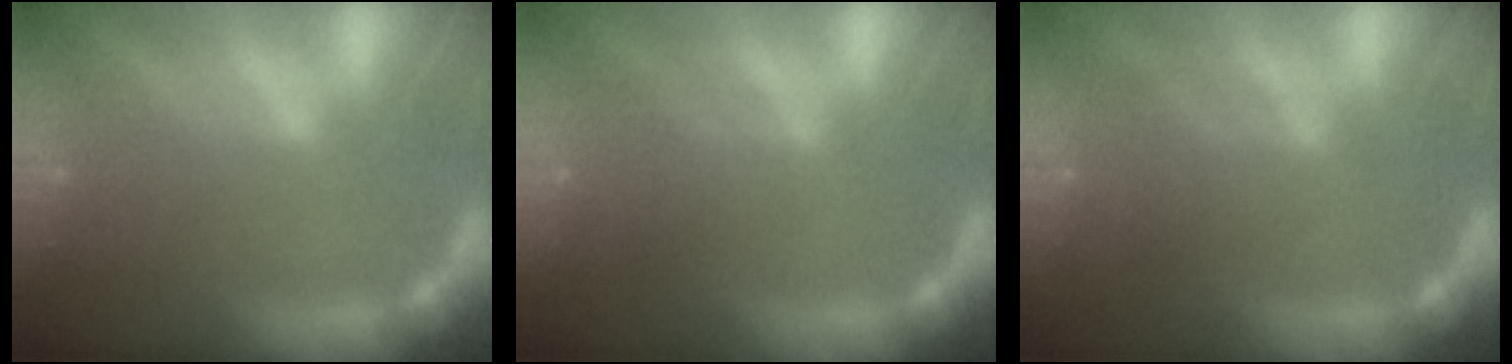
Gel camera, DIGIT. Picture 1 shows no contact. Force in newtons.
{"total": 2.5}
{"total": 3.0}